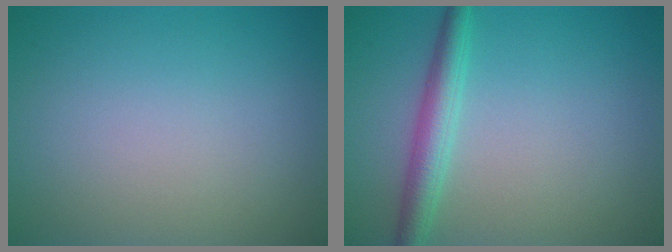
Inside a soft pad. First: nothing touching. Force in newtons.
{"total": 3.0, "press": 3.0, "slide": 0.1}